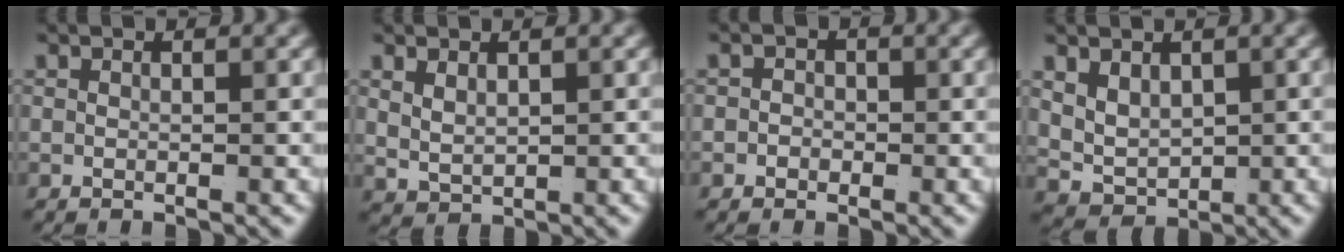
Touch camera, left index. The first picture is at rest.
{"total": 2.2, "force": [0.9, 1.6, 1.3], "torque": [-0.036, -0.013, 0.033]}
{"total": 1.5, "force": [-0.9, 1.2, 0.1], "torque": [0.008, -0.007, -0.016]}
{"total": 6.3, "force": [0.6, 5.5, 3.1], "torque": [-0.083, -0.029, 0.019]}